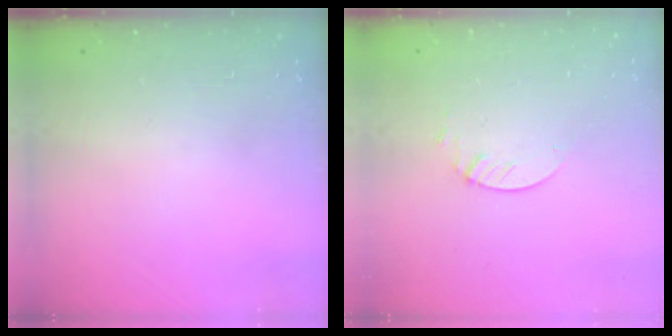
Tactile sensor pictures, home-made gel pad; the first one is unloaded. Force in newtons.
{"total": 2.1, "press": 2.1, "slide": 0.2}